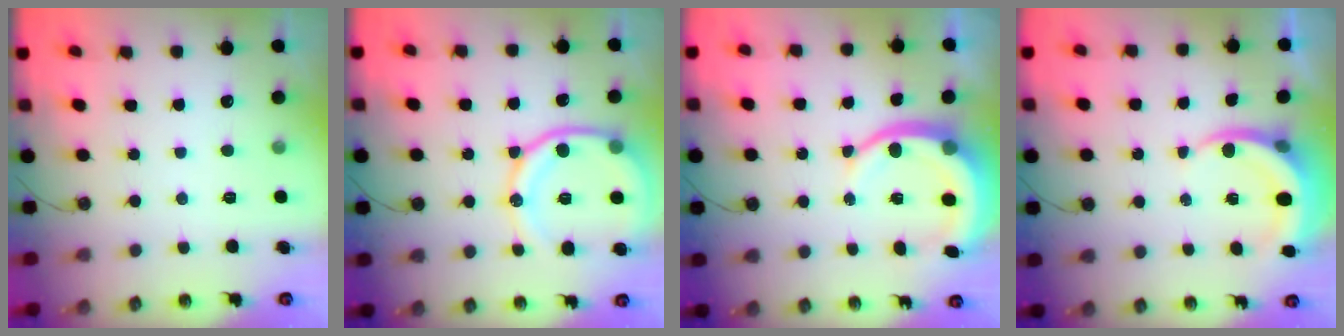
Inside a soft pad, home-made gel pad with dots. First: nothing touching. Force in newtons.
{"total": 16.4, "press": 16.3, "slide": 1.9}
{"total": 10.4, "press": 10.4, "slide": 1.3}
{"total": 5.5, "press": 5.4, "slide": 0.5}